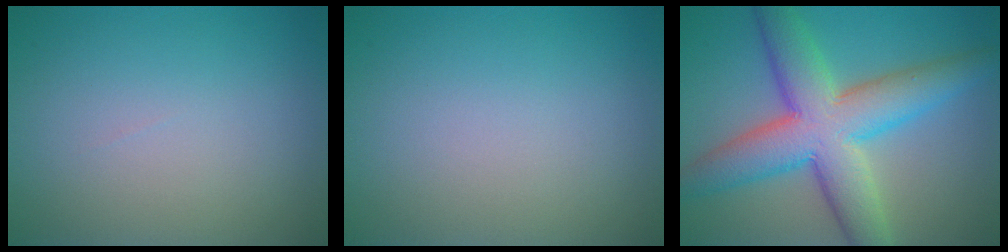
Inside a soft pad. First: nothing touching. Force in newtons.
{"total": 0.0}
{"total": 9.7, "press": 9.7, "slide": 0.3}